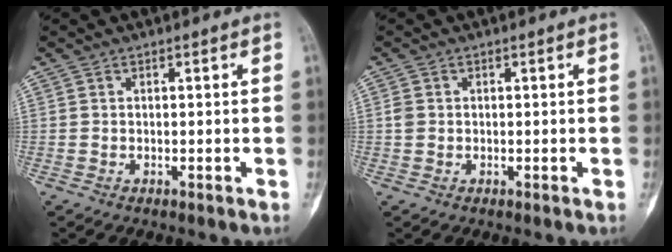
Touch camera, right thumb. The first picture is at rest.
{"total": 1.5, "force": [0.1, 1.3, 0.7], "torque": [-0.016, 0.001, 0.002]}